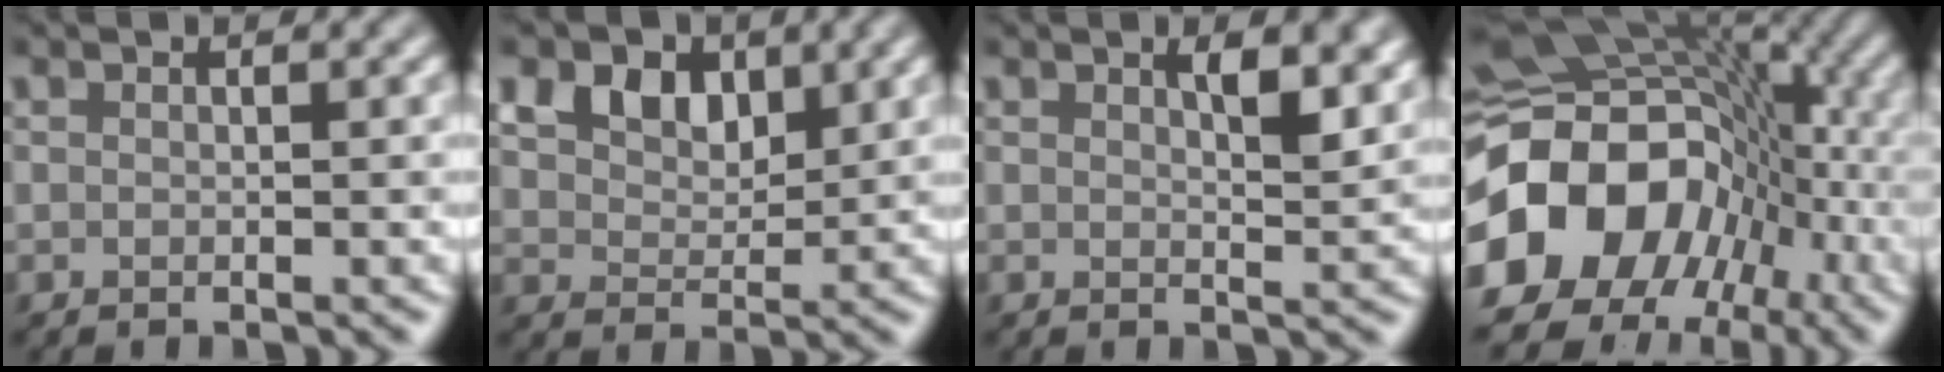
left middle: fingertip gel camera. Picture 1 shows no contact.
{"total": 6.2, "force": [3.4, 4.2, 3.0], "torque": [-0.073, 0.009, 0.059]}
{"total": 2.8, "force": [1.5, 0.8, 2.2], "torque": [-0.031, -0.003, 0.027]}
{"total": 16.4, "force": [-4.2, 13.1, 8.9], "torque": [-0.183, -0.009, -0.074]}